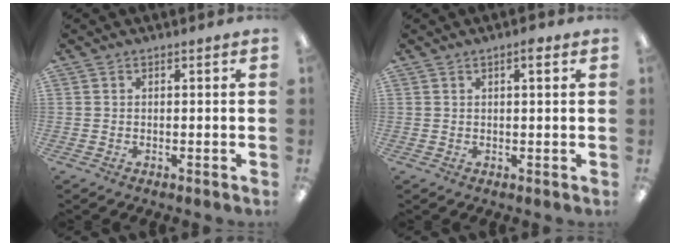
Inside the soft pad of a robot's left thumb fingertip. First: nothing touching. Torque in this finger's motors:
{"motor_torque": [-0.12, 0.15, -0.20, 0.22, 0.05]}